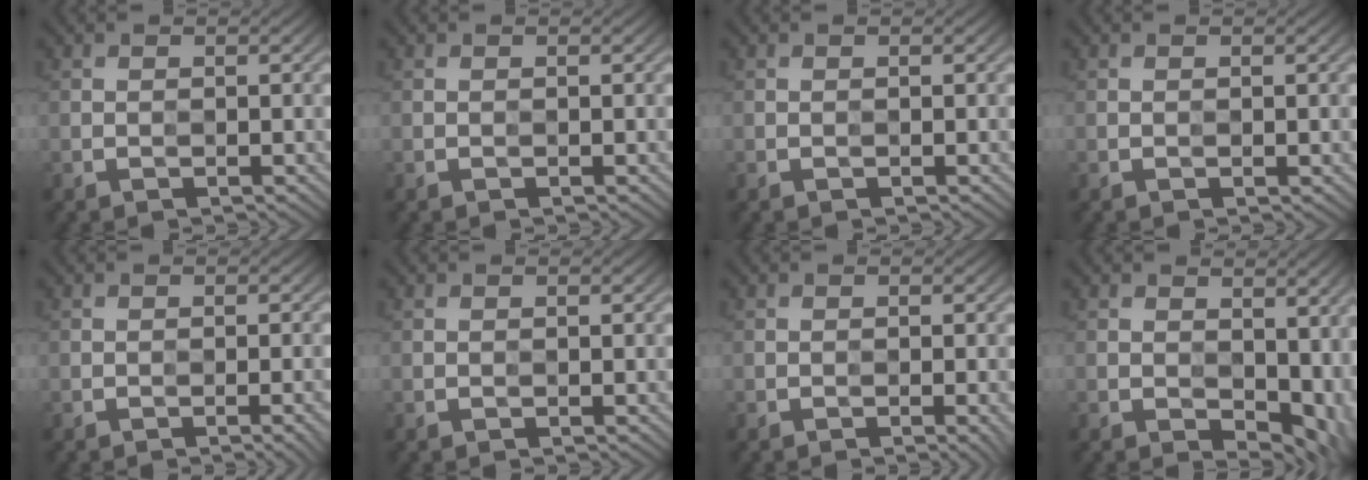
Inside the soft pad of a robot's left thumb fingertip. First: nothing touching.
{"total": 0.0}
{"total": 0.0}
{"total": 0.0}
{"total": 2.7, "force": [-1.9, 0.3, 1.9], "torque": [-0.017, -0.004, -0.020]}
{"total": 0.0}
{"total": 2.2, "force": [-1.4, 0.4, 1.7], "torque": [-0.012, -0.001, -0.016]}
{"total": 8.8, "force": [-0.6, 5.6, 6.7], "torque": [-0.088, -0.024, 0.013]}